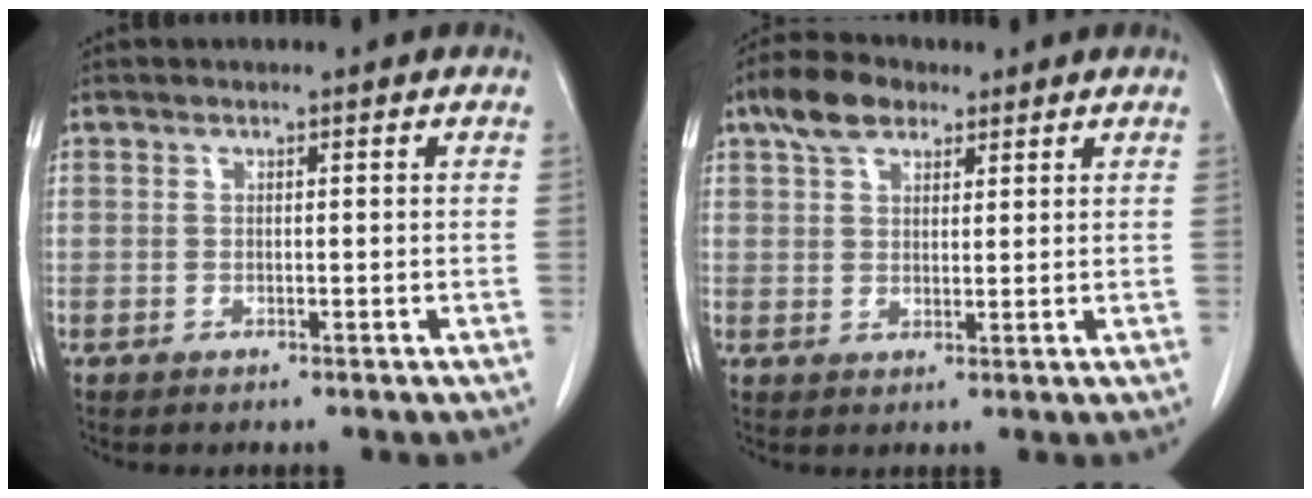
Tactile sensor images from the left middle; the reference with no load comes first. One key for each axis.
{"total": 5.9, "fx": 3.8, "fy": 3.1, "fz": 3.2, "tx": -0.064, "ty": 0.019, "tz": 0.072}